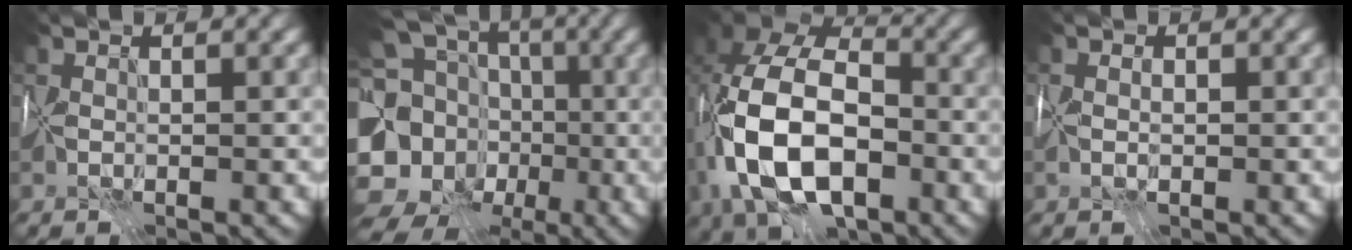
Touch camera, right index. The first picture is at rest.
{"total": 15.0, "force": [-3.0, 12.7, 7.3], "torque": [-0.184, -0.004, -0.057]}
{"total": 14.8, "force": [-2.8, 9.6, 11.0], "torque": [-0.235, -0.016, -0.058]}
{"total": 1.6, "force": [0.0, 1.0, 1.2], "torque": [-0.021, 0.002, 0.000]}